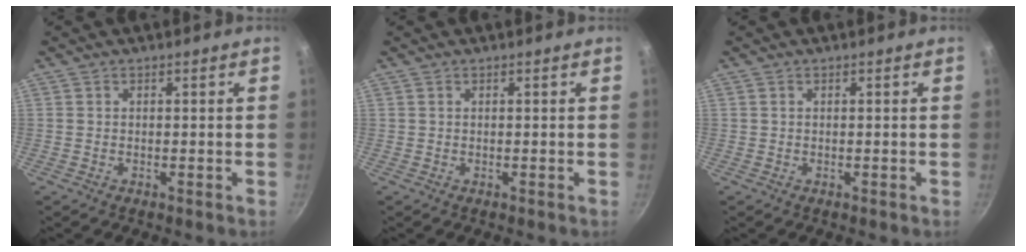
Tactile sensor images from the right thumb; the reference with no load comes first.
{"total": 0.0}
{"total": 0.0}